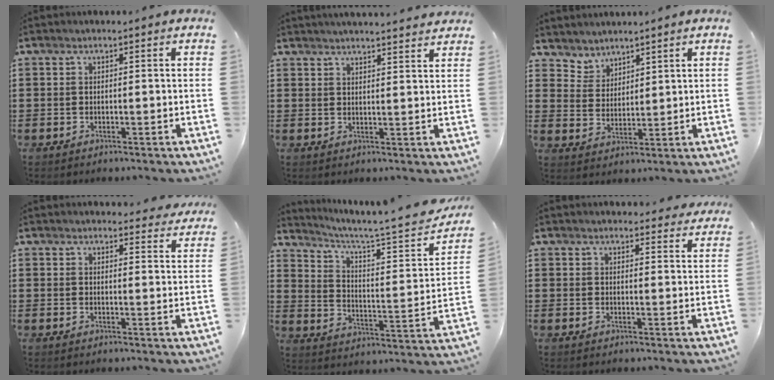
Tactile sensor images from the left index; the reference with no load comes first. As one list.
[{"total": 2.9, "force": [2.8, -0.4, 0.2], "torque": [-0.012, -0.011, 0.052]}, {"total": 3.9, "force": [3.5, 1.5, -0.6], "torque": [-0.006, -0.009, 0.067]}, {"total": 3.4, "force": [3.3, 0.1, 0.4], "torque": [-0.009, -0.014, 0.062]}, {"total": 4.9, "force": [4.2, 0.2, 2.5], "torque": [-0.055, -0.044, 0.060]}, {"total": 3.1, "force": [3.1, 0.2, 0.3], "torque": [-0.005, -0.010, 0.057]}]